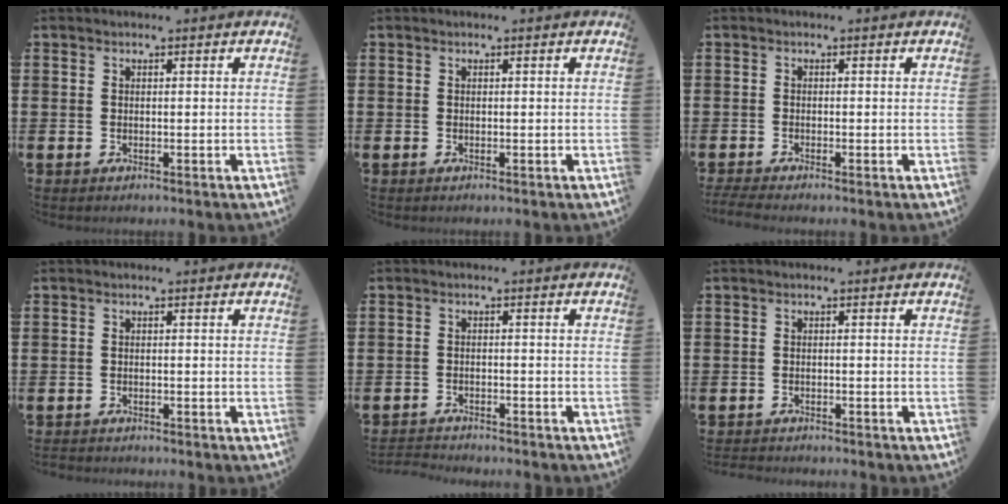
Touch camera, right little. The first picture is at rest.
{"total": 0.0}
{"total": 1.1, "force": [-0.8, 0.1, 0.7], "torque": [-0.012, -0.001, -0.016]}
{"total": 0.8, "force": [-0.8, 0.1, 0.0], "torque": [-0.001, -0.002, -0.016]}
{"total": 1.7, "force": [-1.7, 0.0, -0.2], "torque": [-0.002, 0.003, -0.038]}
{"total": 0.8, "force": [-0.8, 0.0, 0.0], "torque": [-0.001, 0.001, -0.017]}